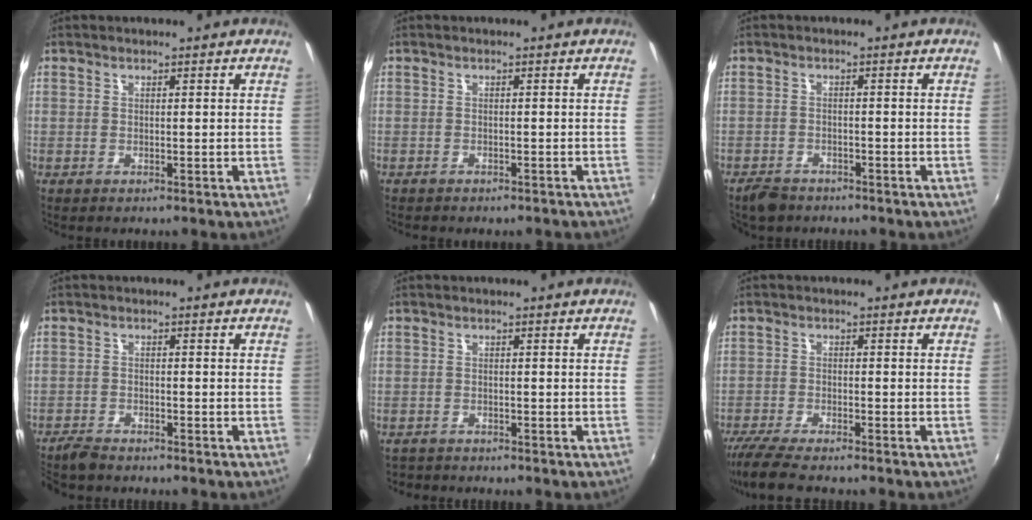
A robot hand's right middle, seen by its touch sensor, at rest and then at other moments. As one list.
[{"total": 2.4, "force": [-2.2, 0.8, 0.7], "torque": [-0.020, -0.011, -0.030]}, {"total": 4.0, "force": [-3.3, 2.1, 0.8], "torque": [-0.033, -0.001, -0.059]}, {"total": 3.8, "force": [-3.6, 0.8, 1.0], "torque": [-0.035, -0.015, -0.072]}, {"total": 2.3, "force": [-2.1, 0.8, 0.1], "torque": [-0.009, -0.010, -0.039]}, {"total": 7.4, "force": [-6.4, 0.7, 3.6], "torque": [-0.095, -0.029, -0.116]}]